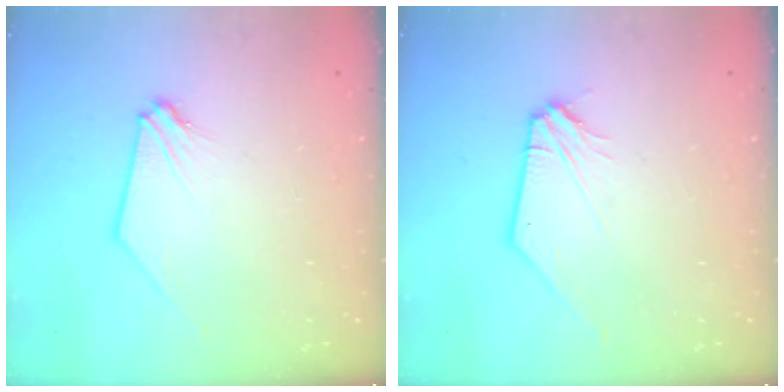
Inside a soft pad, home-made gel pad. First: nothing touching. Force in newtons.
{"total": 1.9, "press": 1.9, "slide": 0.3}